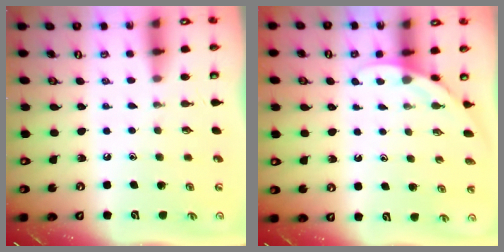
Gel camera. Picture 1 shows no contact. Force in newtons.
{"total": 3.8, "press": 3.8, "slide": 0.2}